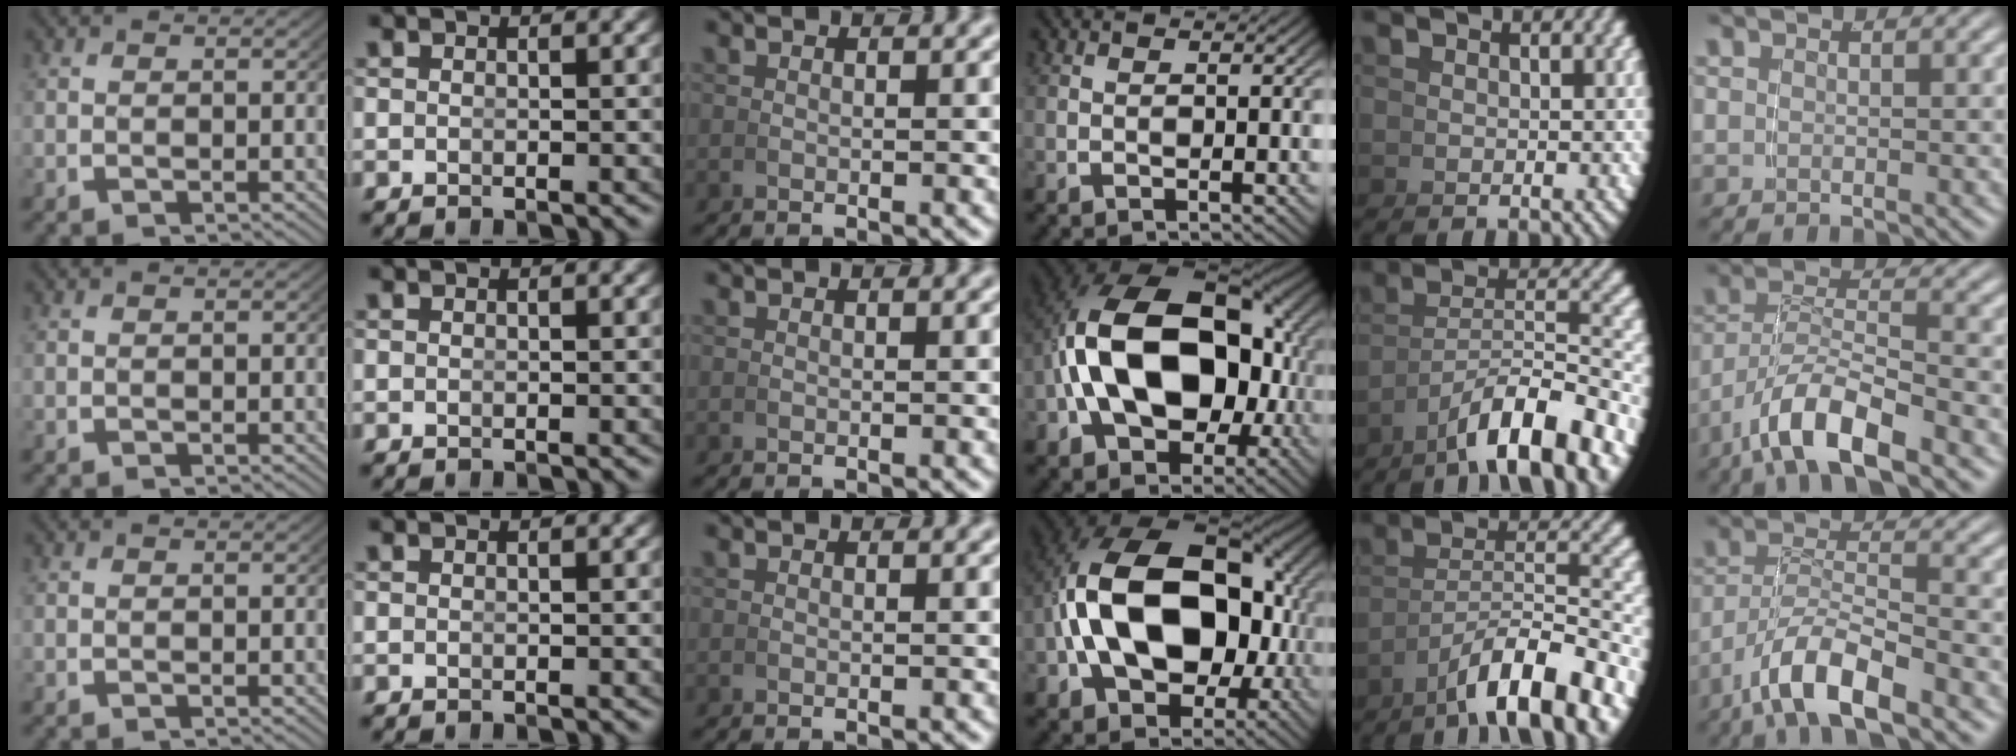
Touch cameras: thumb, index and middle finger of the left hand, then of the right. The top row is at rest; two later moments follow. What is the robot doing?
{"motion": "grasp_and_lifting", "object": "photo album"}